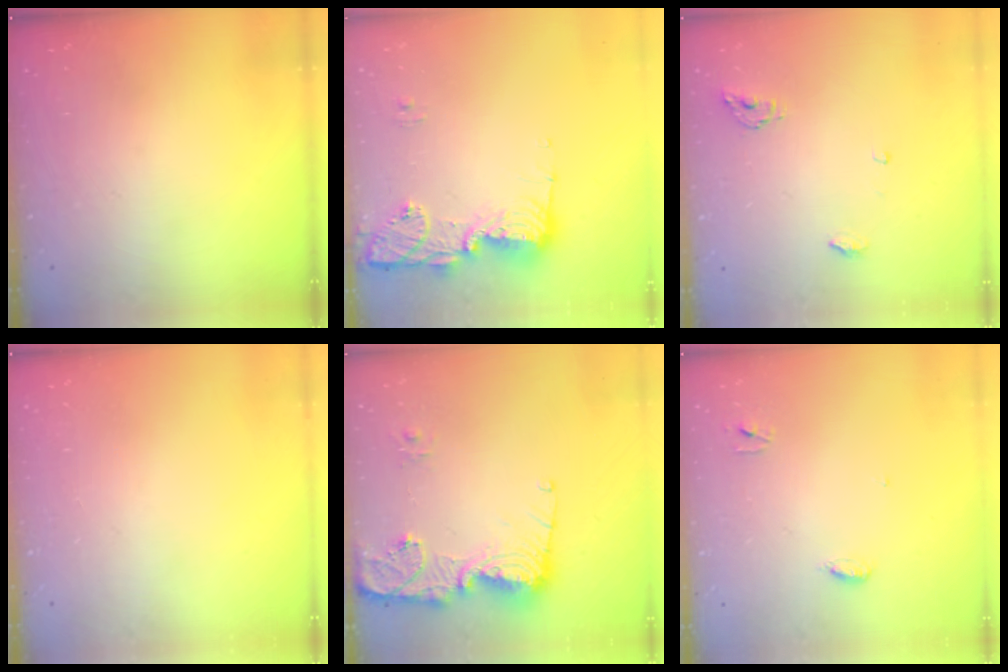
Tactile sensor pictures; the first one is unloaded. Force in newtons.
{"total": 16.1, "press": 15.2, "slide": 5.3}
{"total": 4.3, "press": 4.3, "slide": 0.4}
{"total": 0.0}
{"total": 14.0, "press": 13.9, "slide": 1.5}
{"total": 3.5, "press": 3.4, "slide": 0.4}